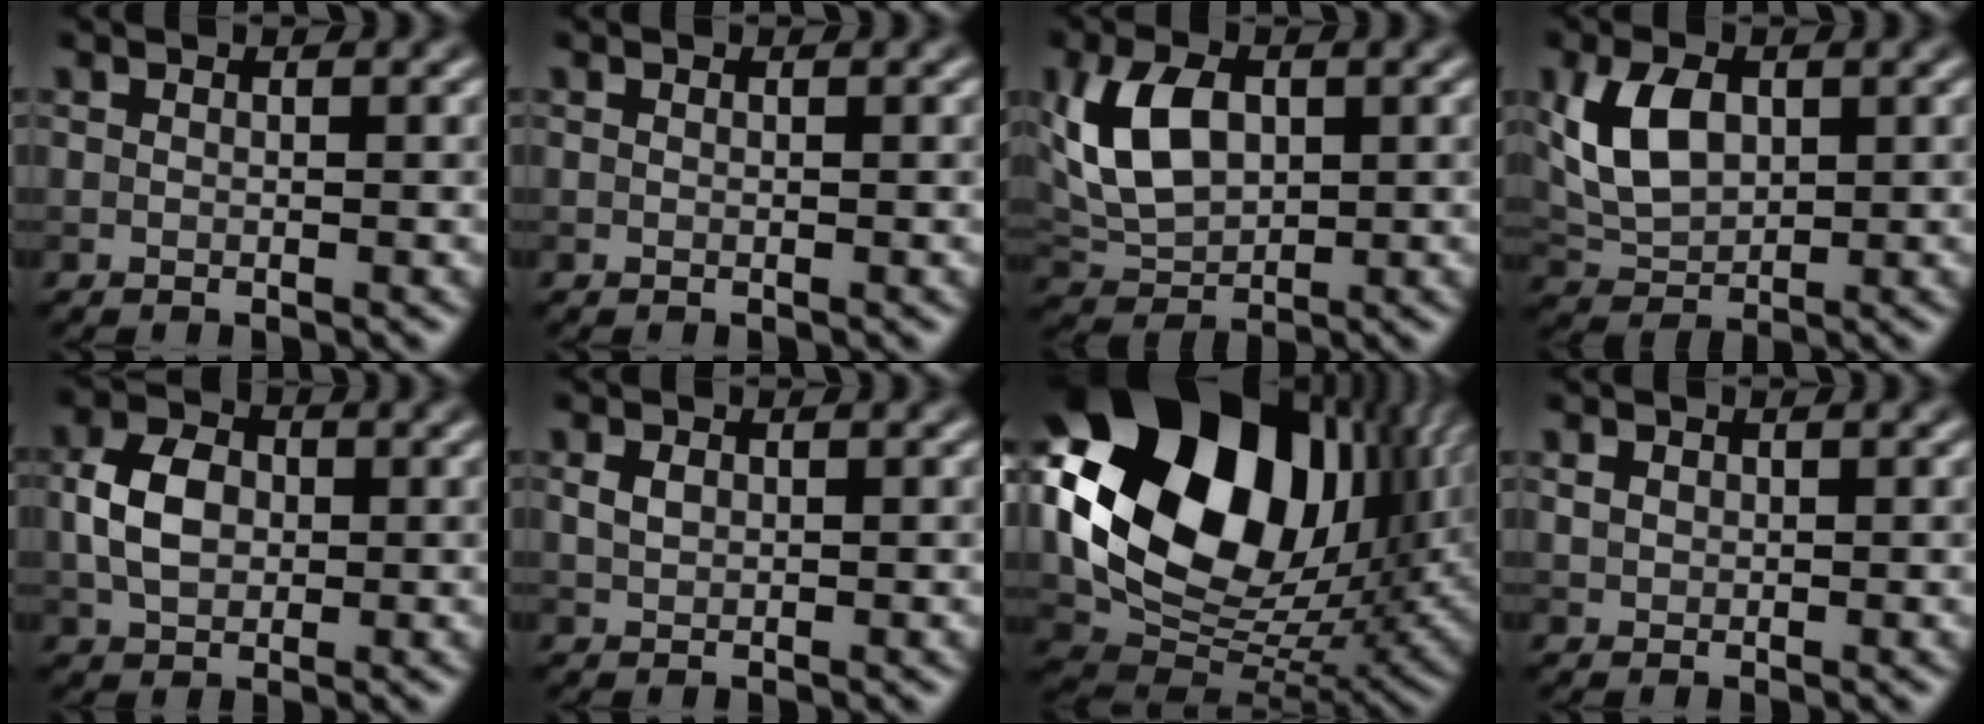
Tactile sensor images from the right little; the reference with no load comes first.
{"total": 0.0}
{"total": 6.4, "force": [1.1, 4.1, 4.8], "torque": [-0.101, 0.008, 0.021]}
{"total": 5.3, "force": [1.2, 3.4, 3.9], "torque": [-0.084, 0.005, 0.024]}
{"total": 4.6, "force": [0.1, 3.3, 3.2], "torque": [-0.067, 0.006, -0.003]}
{"total": 1.2, "force": [0.3, 0.9, 0.8], "torque": [-0.019, 0.003, 0.008]}
{"total": 19.2, "force": [5.9, 12.6, 13.2], "torque": [-0.263, 0.017, 0.108]}
{"total": 1.0, "force": [0.4, 0.8, 0.4], "torque": [-0.008, 0.001, 0.010]}